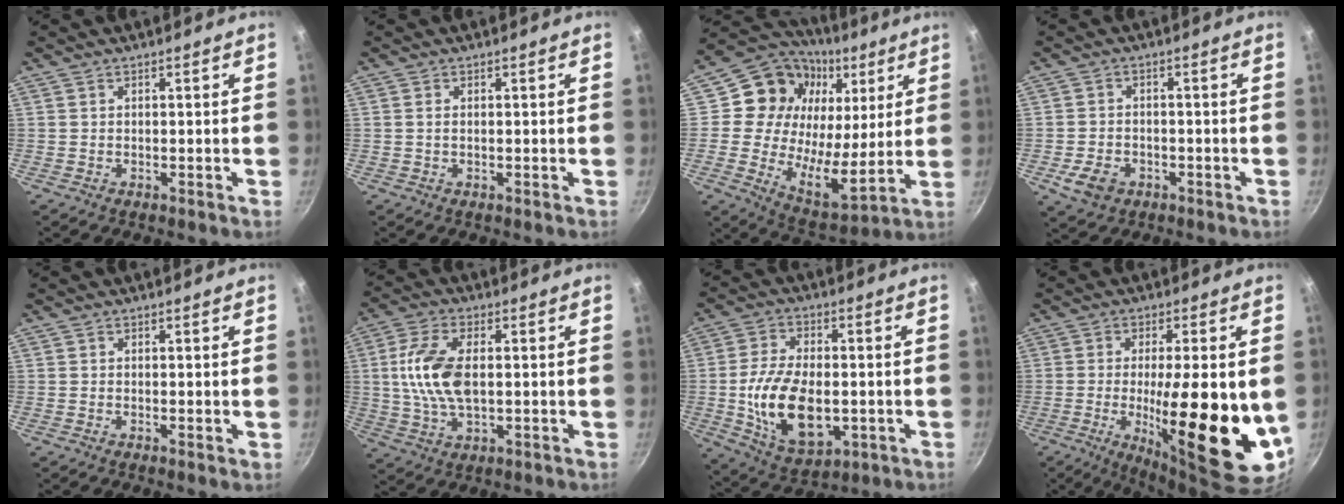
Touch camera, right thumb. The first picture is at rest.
{"total": 0.7, "force": [0.1, 0.4, 0.6], "torque": [-0.013, 0.001, 0.001]}
{"total": 21.0, "force": [7.2, 15.4, 12.3], "torque": [-0.179, -0.036, 0.115]}
{"total": 5.6, "force": [-2.3, 4.2, 3.0], "torque": [-0.052, 0.013, -0.035]}
{"total": 0.5, "force": [0.0, 0.1, 0.5], "torque": [-0.009, -0.002, -0.001]}
{"total": 11.5, "force": [0.9, 6.0, 9.7], "torque": [-0.190, 0.007, 0.014]}
{"total": 16.1, "force": [-2.1, 9.4, 12.9], "torque": [-0.221, 0.001, -0.026]}
{"total": 22.3, "force": [-2.4, 6.3, 21.3], "torque": [-0.302, -0.021, -0.029]}